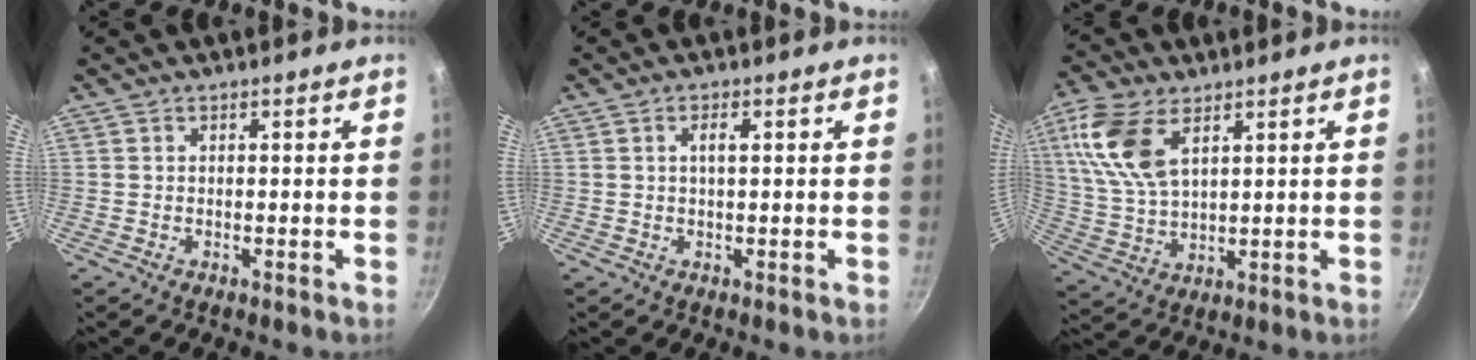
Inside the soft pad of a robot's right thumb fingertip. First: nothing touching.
{"total": 1.9, "force": [0.5, 0.5, 1.8], "torque": [-0.031, 0.003, 0.010]}
{"total": 12.7, "force": [5.4, 6.6, 9.4], "torque": [-0.188, -0.010, 0.112]}